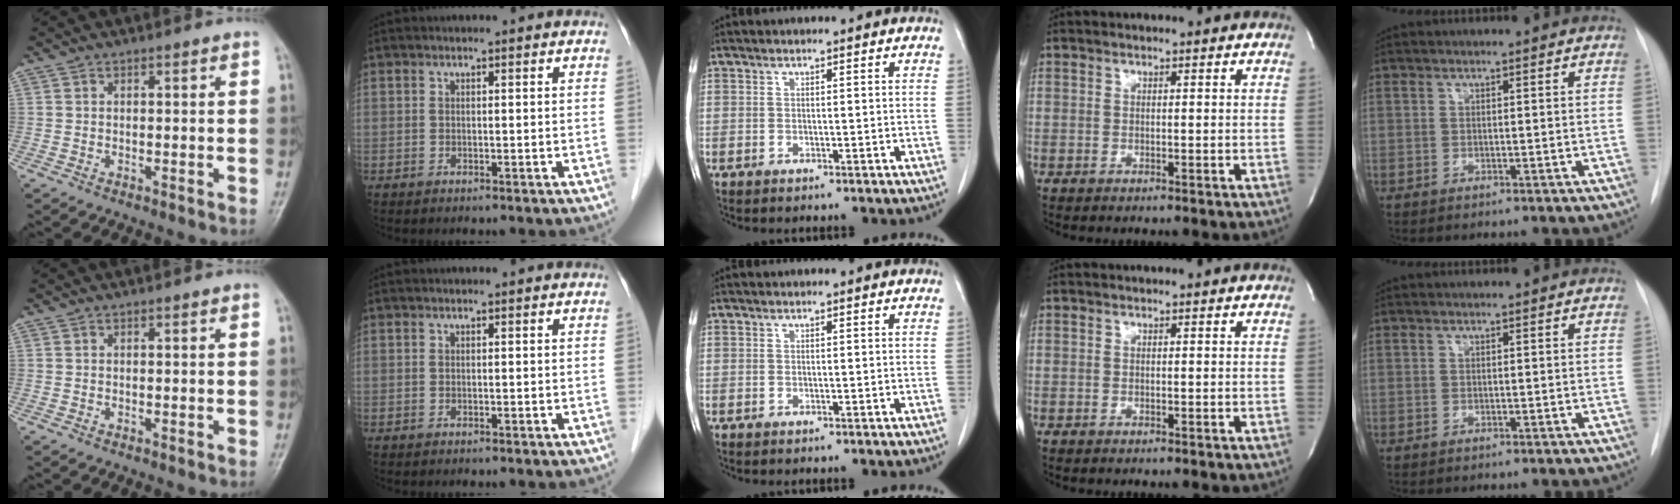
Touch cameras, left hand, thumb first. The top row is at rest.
{}